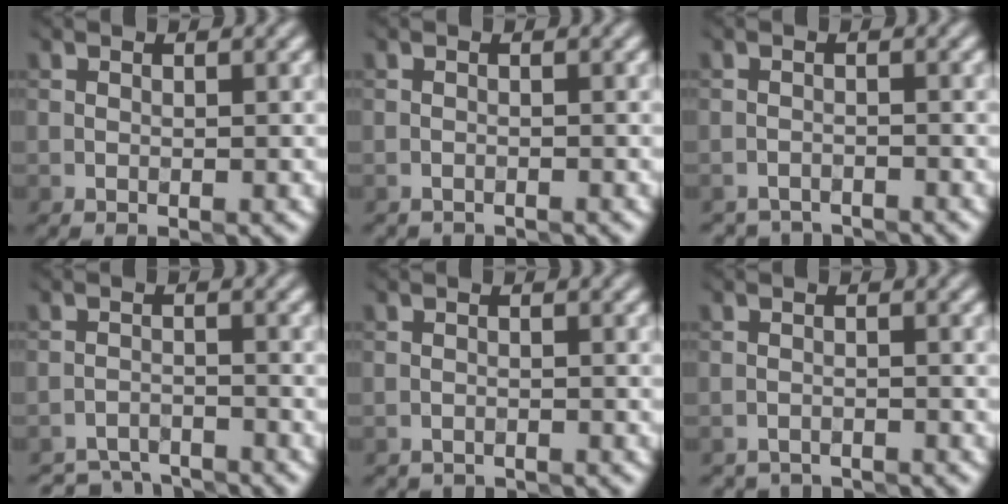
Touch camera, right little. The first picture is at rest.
{"total": 1.2, "force": [-1.1, -0.1, -0.4], "torque": [0.010, -0.002, -0.021]}
{"total": 3.0, "force": [-3.0, 0.2, -0.4], "torque": [0.010, -0.011, -0.054]}
{"total": 4.6, "force": [-4.6, 0.4, 0.1], "torque": [-0.003, -0.015, -0.079]}
{"total": 1.6, "force": [-1.5, -0.1, -0.5], "torque": [0.012, -0.004, -0.029]}
{"total": 2.7, "force": [-2.6, 0.1, -0.5], "torque": [0.012, -0.009, -0.048]}